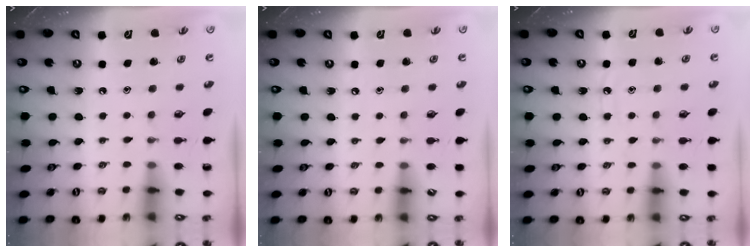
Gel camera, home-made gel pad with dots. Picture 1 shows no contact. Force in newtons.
{"total": 2.5, "press": 2.4, "slide": 0.4}
{"total": 5.9, "press": 5.9, "slide": 0.7}